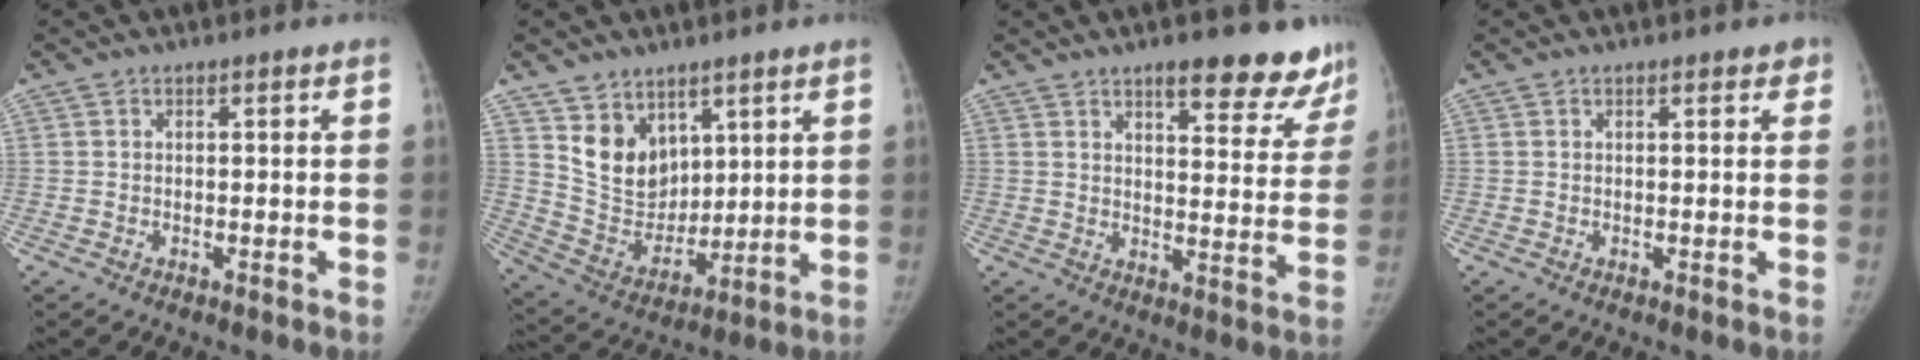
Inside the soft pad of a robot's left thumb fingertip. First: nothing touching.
{"total": 11.3, "force": [6.3, 8.1, 4.7], "torque": [-0.044, -0.052, 0.133]}
{"total": 14.6, "force": [11.1, 4.8, 8.2], "torque": [-0.050, -0.062, 0.132]}
{"total": 1.9, "force": [1.3, 0.9, 1.1], "torque": [0.001, -0.001, 0.011]}